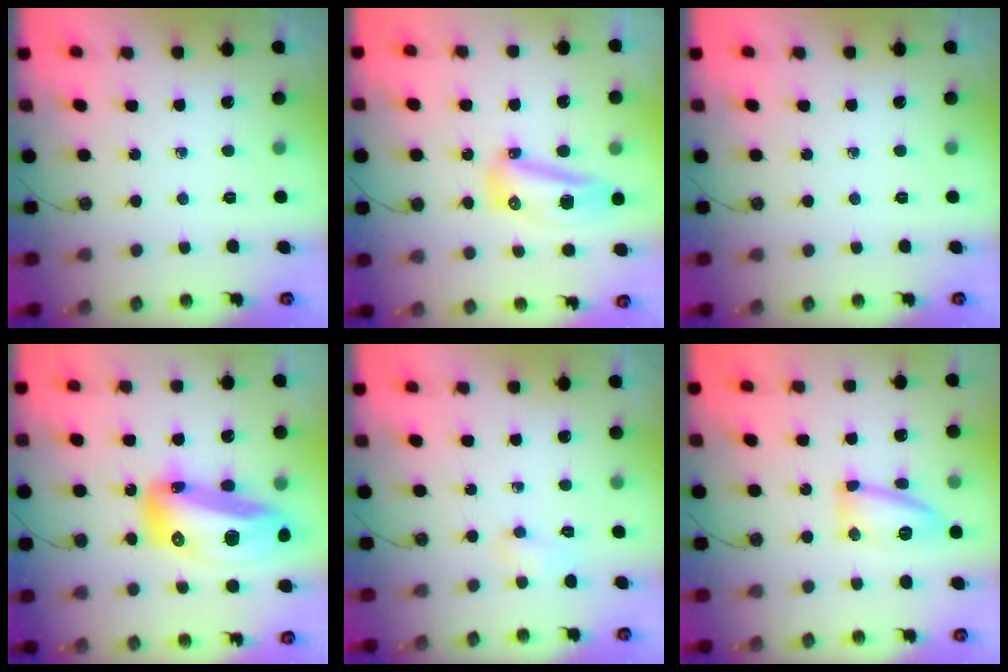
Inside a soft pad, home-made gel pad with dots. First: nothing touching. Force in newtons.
{"total": 17.3, "press": 12.3, "slide": 12.1}
{"total": 0.0}
{"total": 25.3, "press": 23.8, "slide": 8.4}
{"total": 16.7, "press": 5.2, "slide": 15.9}
{"total": 11.4, "press": 11.4, "slide": 0.6}